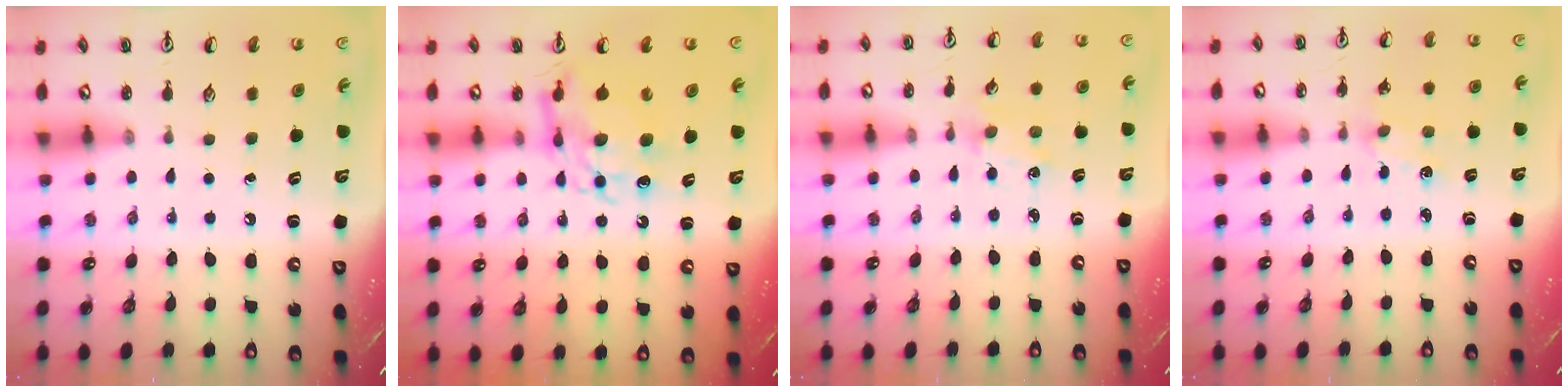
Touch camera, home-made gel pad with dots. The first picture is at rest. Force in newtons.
{"total": 10.9, "press": 10.8, "slide": 1.4}
{"total": 1.9, "press": 1.9, "slide": 0.3}
{"total": 2.0, "press": 2.0, "slide": 0.3}